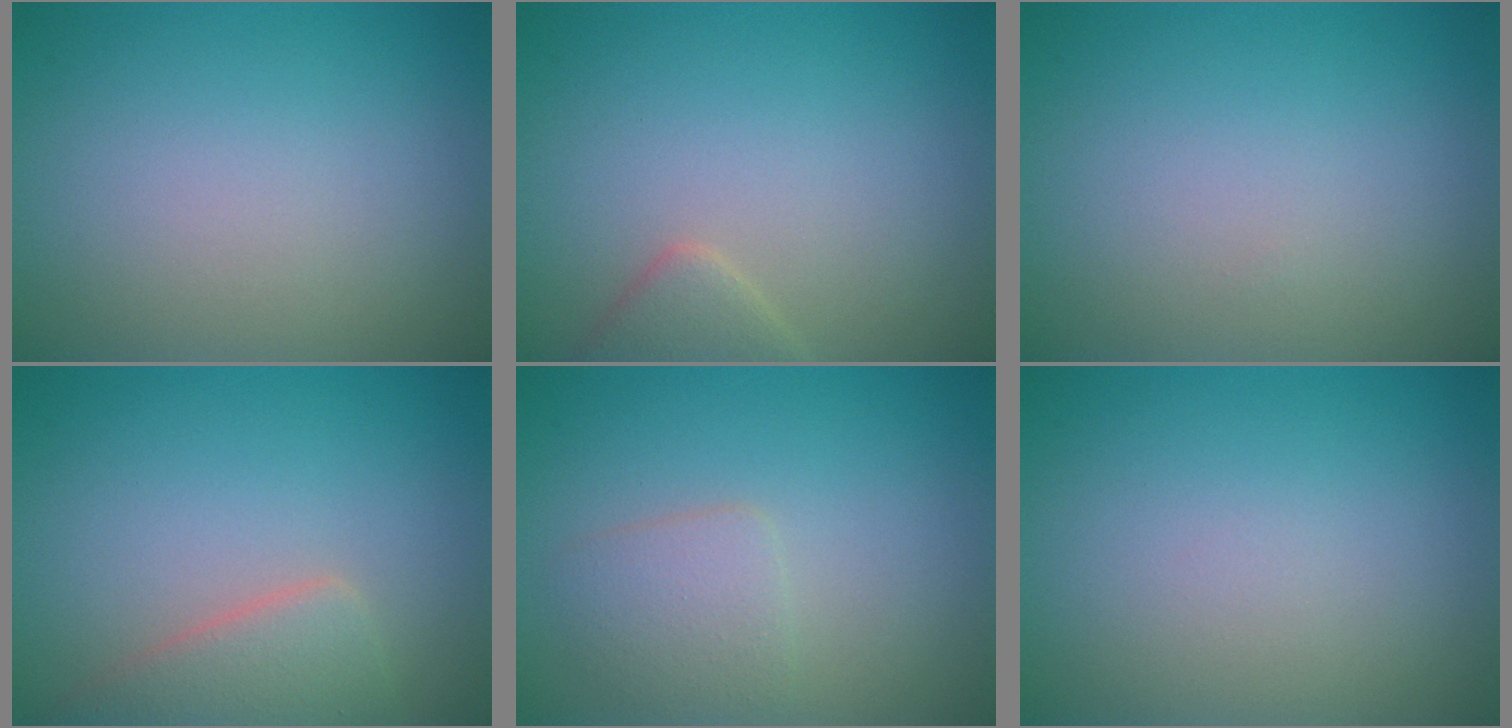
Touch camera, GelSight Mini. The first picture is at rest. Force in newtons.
{"total": 2.0, "press": 2.0, "slide": 0.1}
{"total": 0.0}
{"total": 3.6, "press": 3.5, "slide": 0.2}
{"total": 2.1, "press": 2.1, "slide": 0.1}
{"total": 0.0}